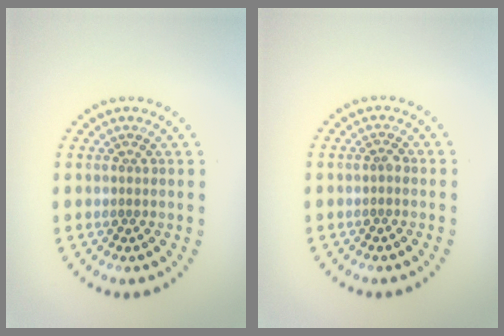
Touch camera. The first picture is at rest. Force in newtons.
{"total": 0.6, "press": 0.6, "slide": 0.2}